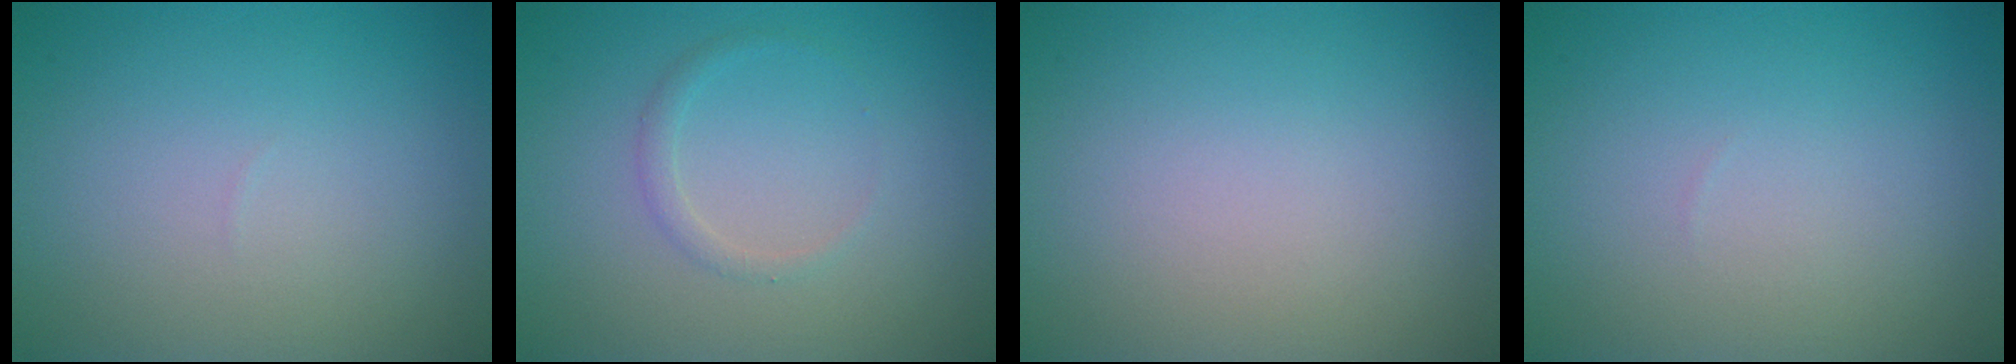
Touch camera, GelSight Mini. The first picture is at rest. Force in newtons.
{"total": 1.0, "press": 1.0, "slide": 0.0}
{"total": 0.0}
{"total": 0.0}